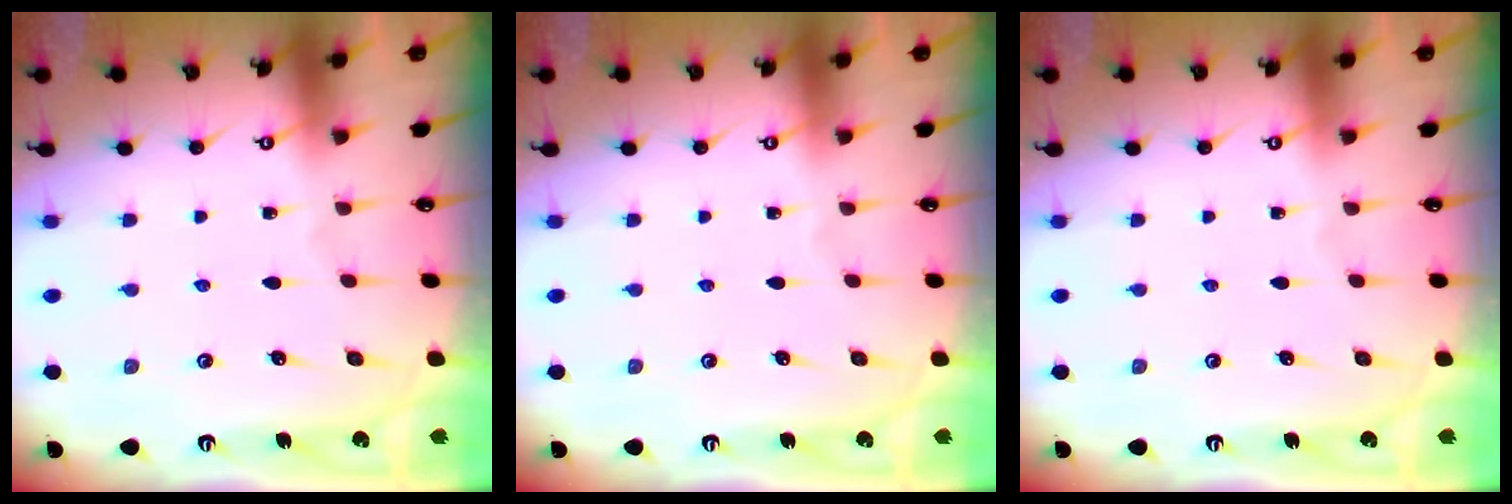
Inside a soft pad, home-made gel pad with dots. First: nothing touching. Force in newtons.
{"total": 0.0}
{"total": 0.0}